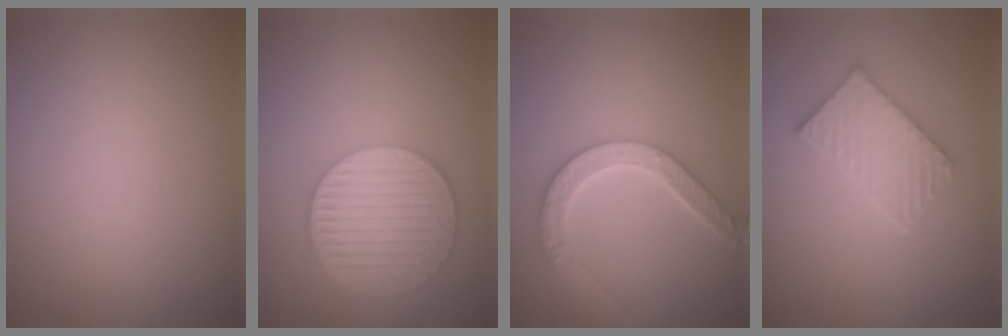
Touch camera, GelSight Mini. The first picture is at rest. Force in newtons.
{"total": 6.9, "press": 4.9, "slide": 4.9}
{"total": 4.5, "press": 3.8, "slide": 2.5}
{"total": 3.8, "press": 3.5, "slide": 1.4}